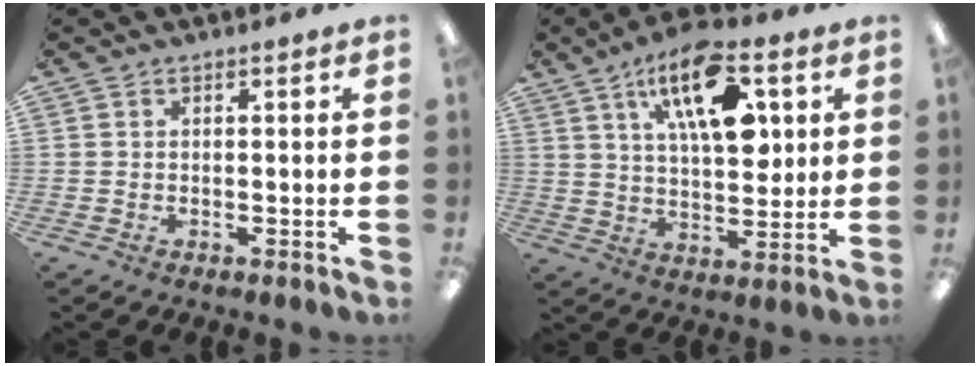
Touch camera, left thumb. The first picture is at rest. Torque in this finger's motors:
{"motor_torque": [0.07, 0.77, 1.21, -1.56, 0.33]}